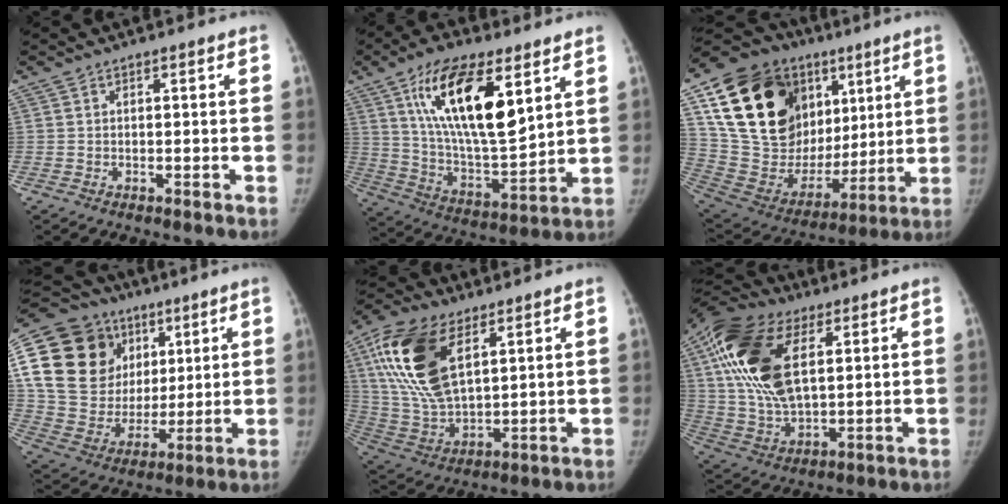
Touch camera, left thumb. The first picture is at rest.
{"total": 21.6, "force": [9.1, 8.5, 17.7], "torque": [-0.290, -0.045, 0.164]}
{"total": 32.3, "force": [11.6, 21.3, 21.4], "torque": [-0.349, 0.024, 0.215]}
{"total": 28.2, "force": [9.8, 21.4, 15.5], "torque": [-0.280, 0.033, 0.189]}
{"total": 20.8, "force": [8.2, 10.9, 15.6], "torque": [-0.301, -0.023, 0.158]}
{"total": 22.2, "force": [6.9, 12.0, 17.3], "torque": [-0.335, -0.011, 0.123]}